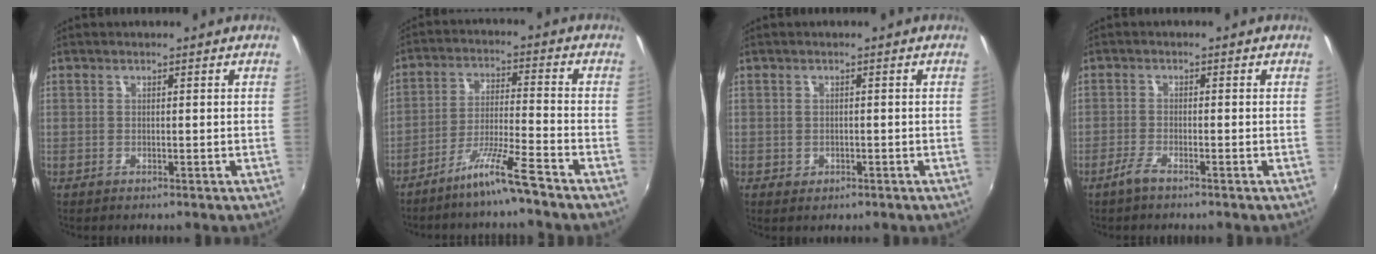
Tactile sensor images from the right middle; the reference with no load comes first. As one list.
[{"total": 7.3, "force": [-5.8, -1.0, 4.2], "torque": [-0.091, 0.002, -0.103]}, {"total": 1.4, "force": [-0.4, 1.2, 0.5], "torque": [-0.009, -0.003, -0.005]}, {"total": 2.4, "force": [-1.9, 0.2, 1.5], "torque": [-0.044, -0.002, -0.040]}]